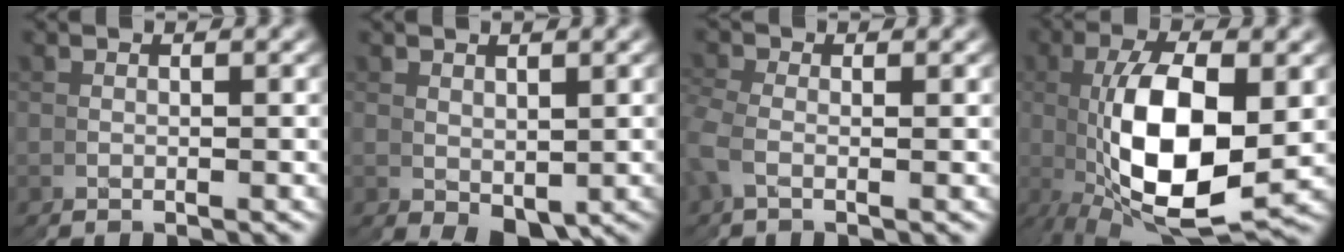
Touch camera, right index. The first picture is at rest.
{"total": 3.9, "force": [-0.8, 2.4, 3.0], "torque": [-0.026, -0.011, -0.003]}
{"total": 1.7, "force": [0.9, 0.0, -1.4], "torque": [0.018, 0.005, 0.013]}
{"total": 10.5, "force": [0.6, 4.8, 9.3], "torque": [-0.168, -0.007, 0.022]}